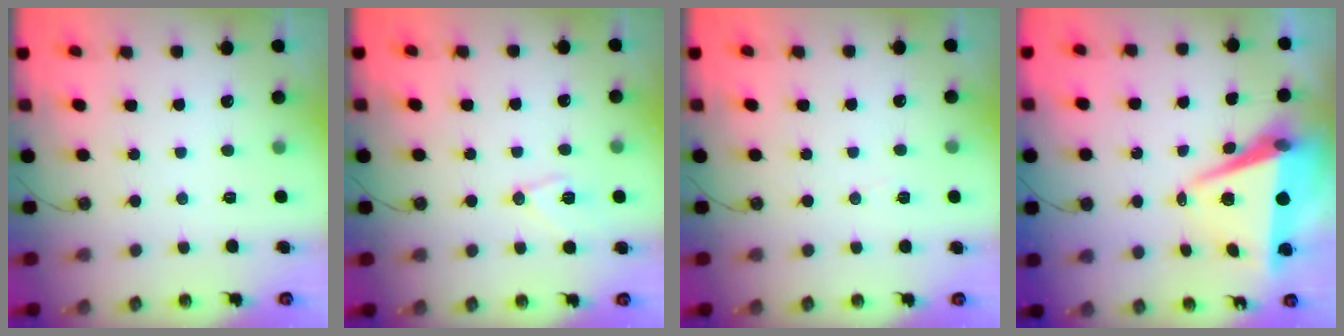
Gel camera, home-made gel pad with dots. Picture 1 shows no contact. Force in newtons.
{"total": 9.2, "press": 9.2, "slide": 1.0}
{"total": 5.5, "press": 3.2, "slide": 4.5}
{"total": 9.2, "press": 8.2, "slide": 4.2}